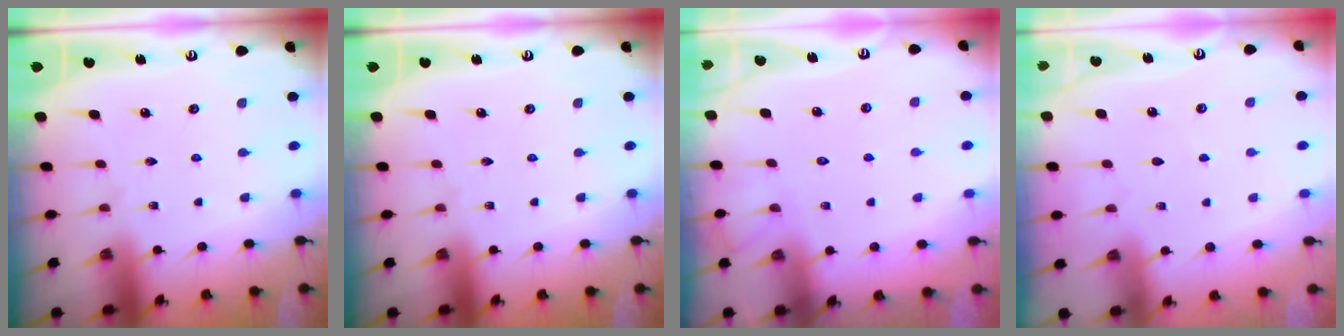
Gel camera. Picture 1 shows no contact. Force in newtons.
{"total": 0.0}
{"total": 4.5, "press": 4.5, "slide": 0.5}
{"total": 2.1, "press": 2.0, "slide": 0.3}